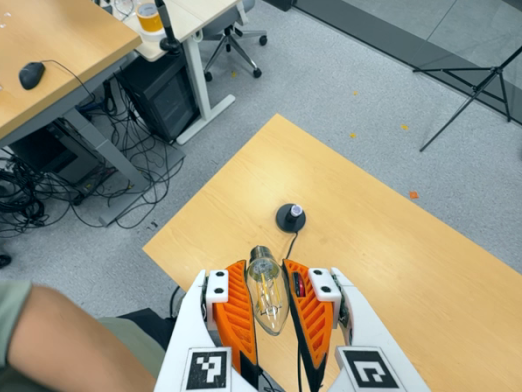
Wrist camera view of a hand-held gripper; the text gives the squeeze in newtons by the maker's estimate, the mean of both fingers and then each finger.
{"total": 21.1, "left": 23.1, "right": 19.1}